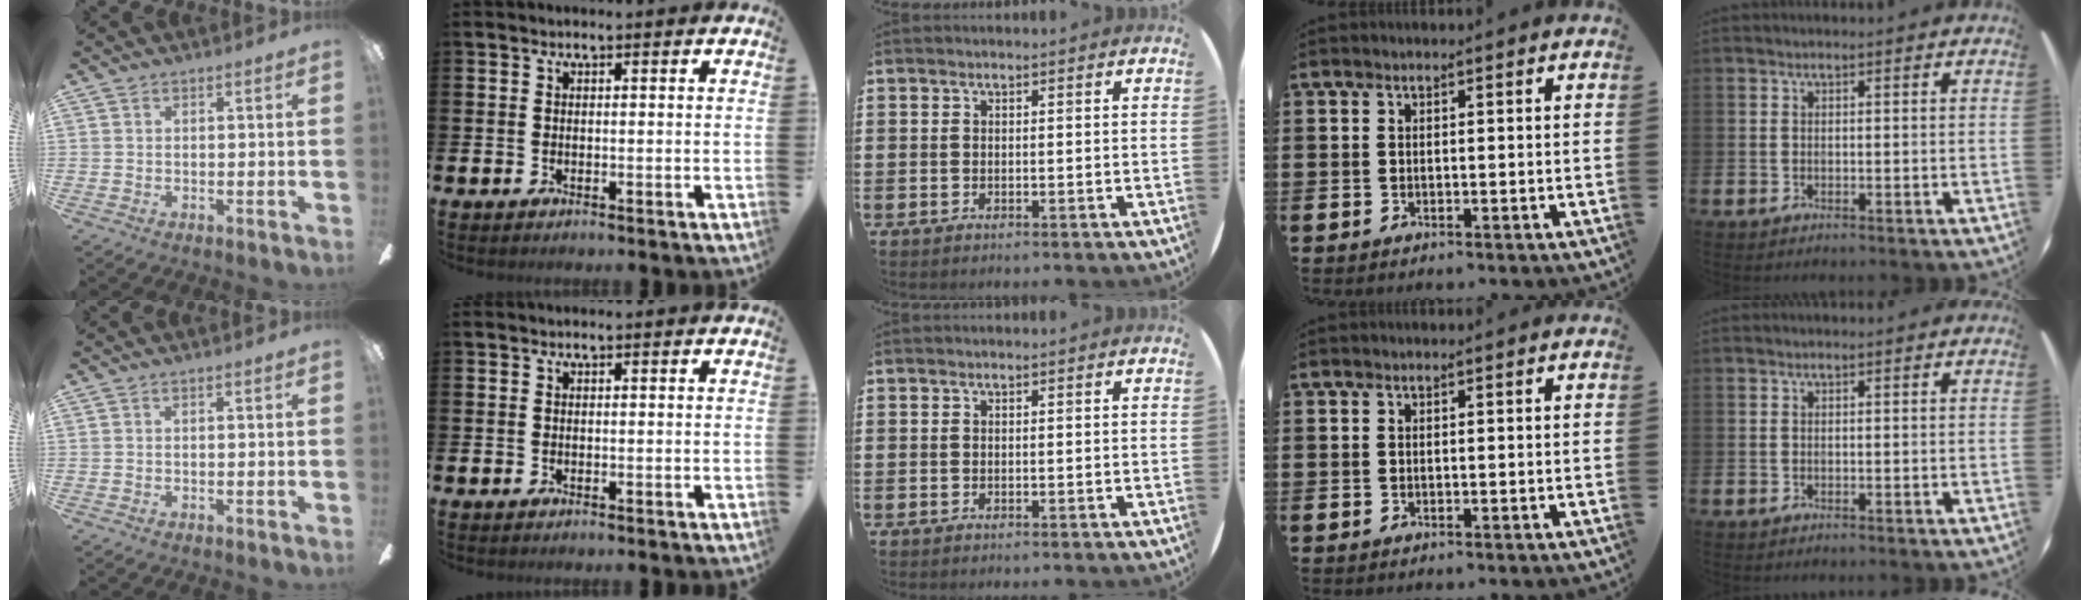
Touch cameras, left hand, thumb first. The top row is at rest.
{}